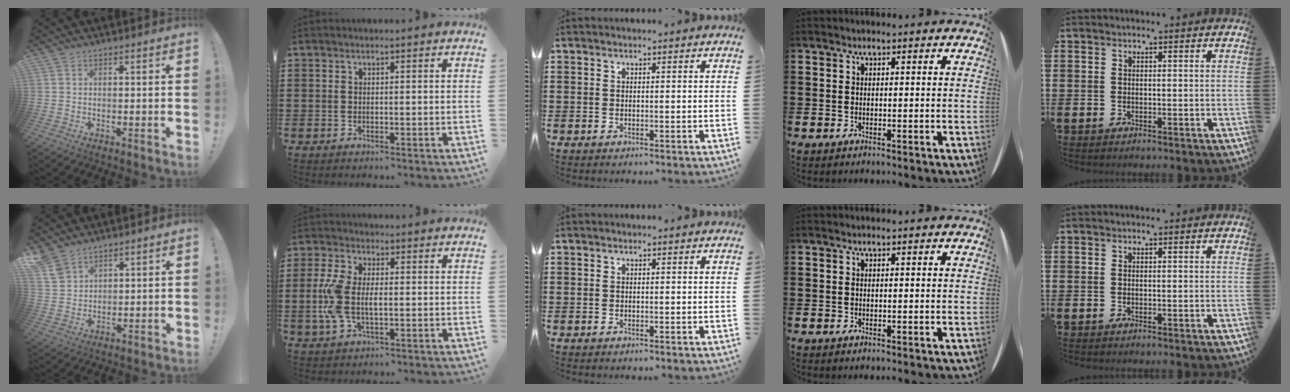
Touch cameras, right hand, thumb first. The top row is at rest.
{"thumb": {"total": 6.2, "force": [5.0, 3.1, 2.1], "torque": [-0.046, -0.027, 0.100]}, "index": {"total": 7.2, "force": [-0.5, 3.8, 6.1], "torque": [-0.159, -0.007, -0.020]}}